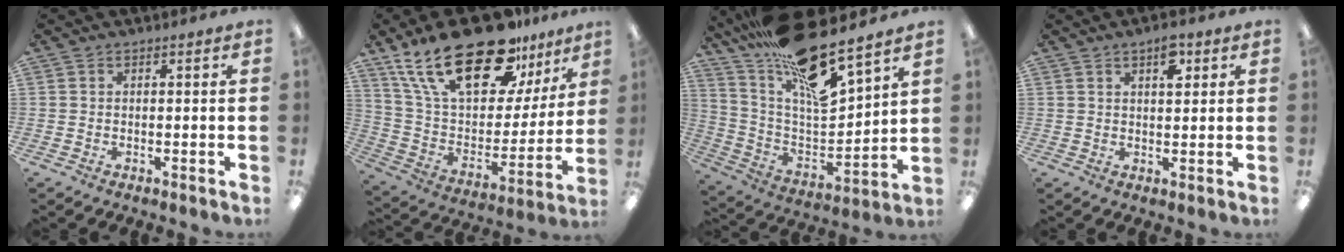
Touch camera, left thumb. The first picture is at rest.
{"total": 27.9, "force": [19.2, 11.7, 16.5], "torque": [-0.302, -0.123, 0.331]}
{"total": 21.3, "force": [16.8, 4.4, 12.3], "torque": [-0.223, -0.124, 0.283]}
{"total": 5.0, "force": [2.9, 2.1, 3.5], "torque": [-0.043, -0.008, 0.044]}